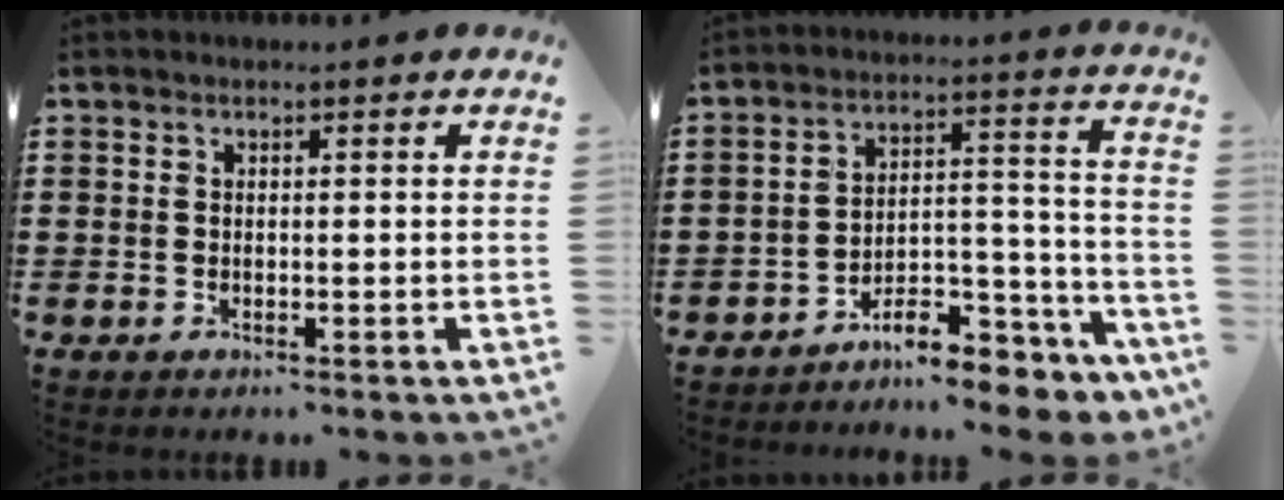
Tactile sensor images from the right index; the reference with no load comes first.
{"total": 9.0, "force": [-8.1, 2.4, 3.0], "torque": [-0.033, 0.031, -0.153]}